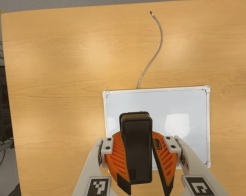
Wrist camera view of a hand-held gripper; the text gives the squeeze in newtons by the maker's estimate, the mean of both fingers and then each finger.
{"total": 12.5, "left": 11.7, "right": 13.3}